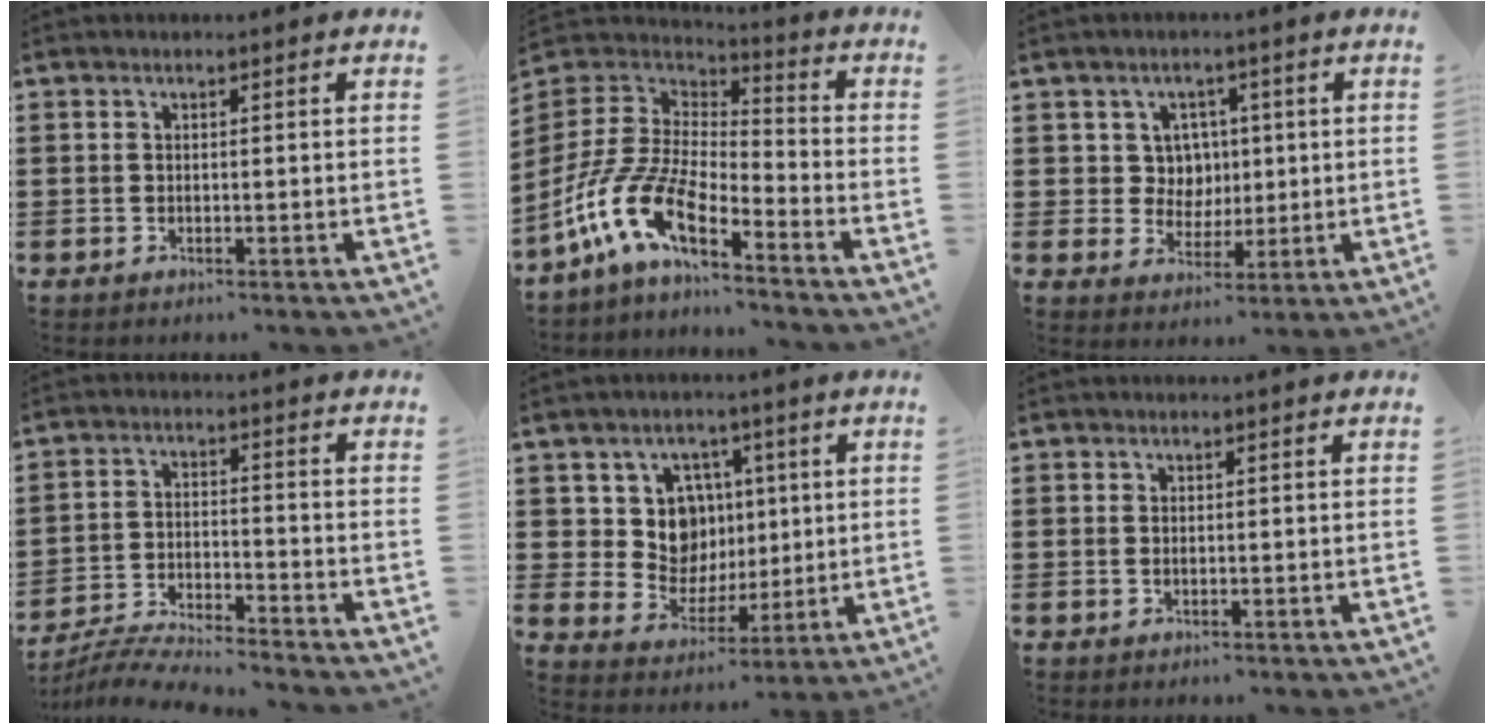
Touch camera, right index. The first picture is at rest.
{"total": 11.5, "force": [-7.6, 4.1, 7.7], "torque": [-0.199, -0.008, -0.161]}
{"total": 5.2, "force": [1.2, 4.8, 1.7], "torque": [-0.047, 0.013, 0.018]}
{"total": 5.8, "force": [-5.7, 0.1, 1.1], "torque": [-0.031, 0.000, -0.114]}
{"total": 9.3, "force": [2.3, 8.2, 3.7], "torque": [-0.088, 0.004, 0.047]}
{"total": 0.6, "force": [0.0, 0.3, 0.5], "torque": [-0.013, 0.000, 0.001]}